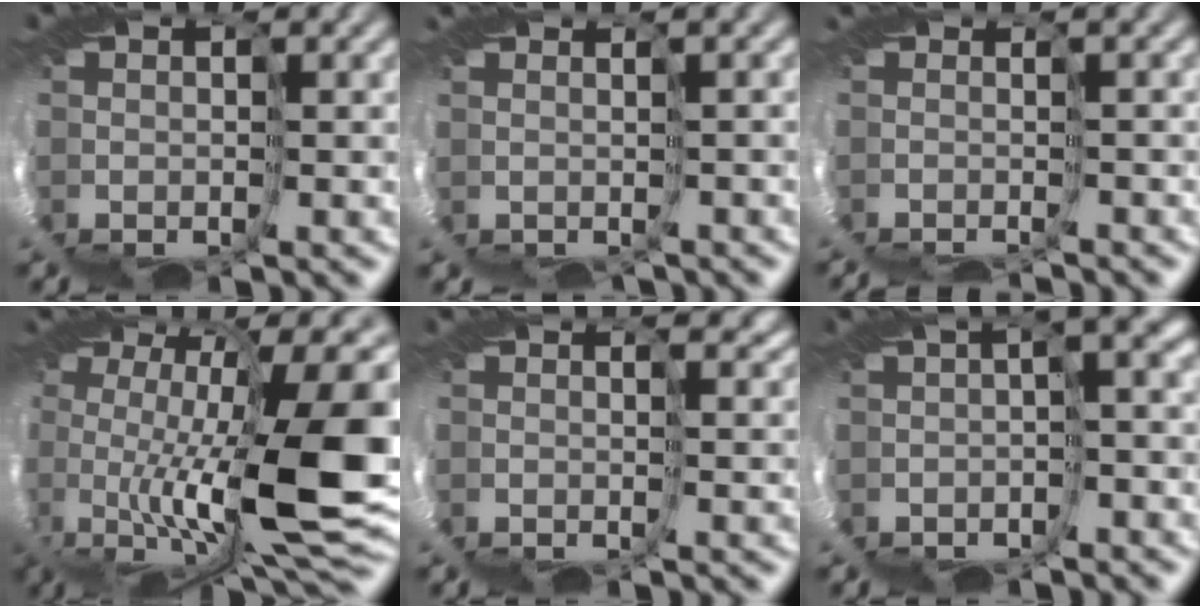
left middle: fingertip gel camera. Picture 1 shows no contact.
{"total": 2.6, "force": [-2.1, -0.6, -1.4], "torque": [0.012, -0.019, -0.007]}
{"total": 5.2, "force": [-4.1, -2.8, -1.8], "torque": [0.016, -0.012, -0.033]}
{"total": 8.3, "force": [1.6, -0.1, 8.1], "torque": [-0.175, -0.016, 0.040]}
{"total": 1.2, "force": [1.1, -0.5, 0.4], "torque": [-0.006, 0.002, 0.025]}
{"total": 3.0, "force": [-1.2, -2.7, 0.5], "torque": [-0.028, -0.015, -0.017]}